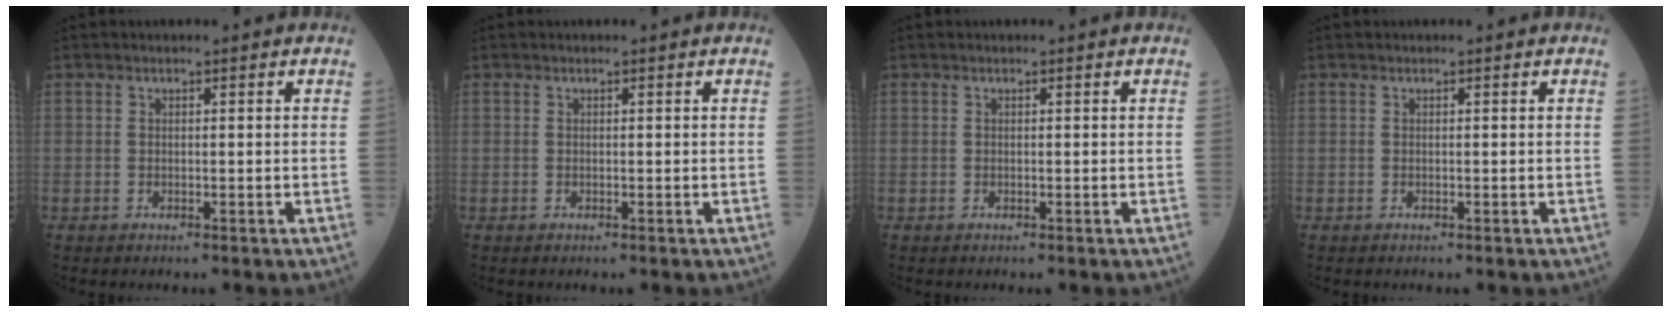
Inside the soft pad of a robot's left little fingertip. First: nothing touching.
{"total": 0.0}
{"total": 0.0}
{"total": 0.0}